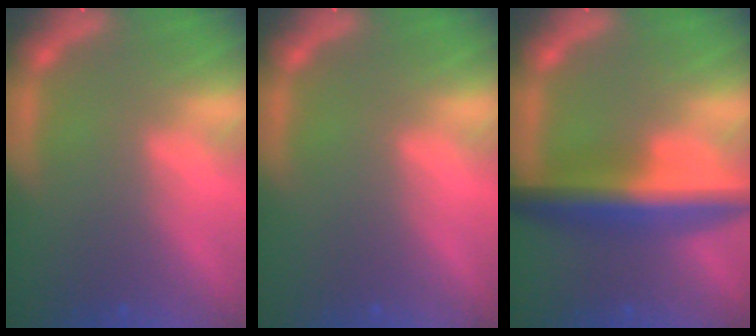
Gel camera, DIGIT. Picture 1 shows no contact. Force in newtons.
{"total": 0.0}
{"total": 7.5}